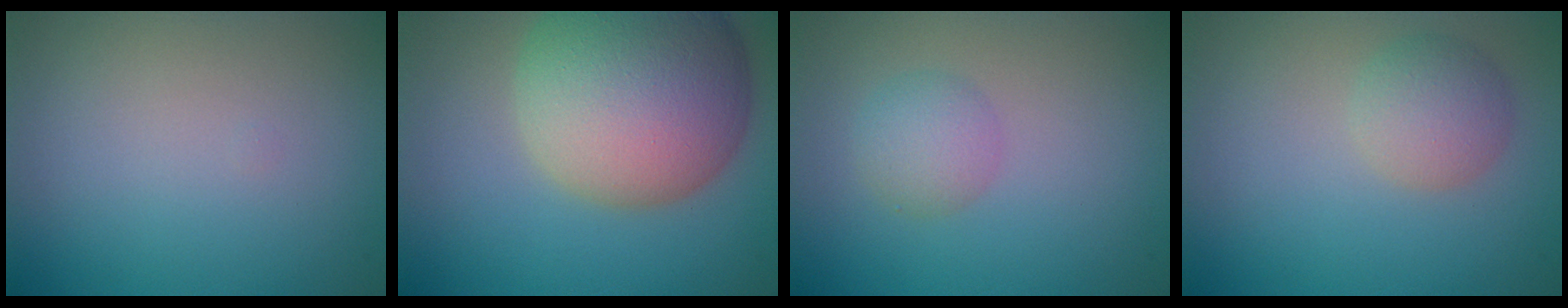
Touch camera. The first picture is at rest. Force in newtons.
{"total": 13.3, "press": 13.2, "slide": 0.8}
{"total": 2.2, "press": 2.2, "slide": 0.1}
{"total": 2.7, "press": 2.7, "slide": 0.2}